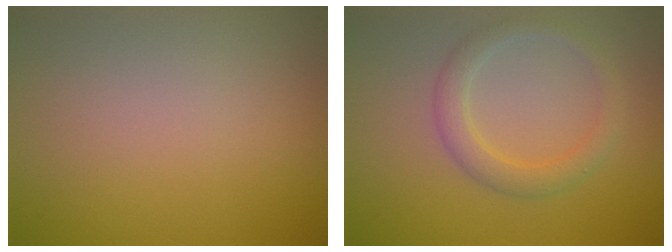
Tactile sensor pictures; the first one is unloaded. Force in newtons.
{"total": 2.7, "press": 2.7, "slide": 0.1}